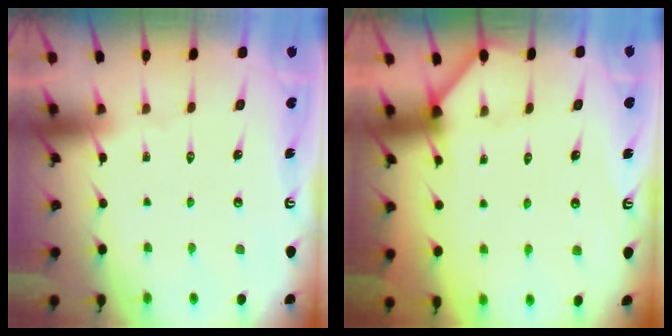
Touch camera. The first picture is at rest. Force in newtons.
{"total": 3.5, "press": 3.4, "slide": 0.4}